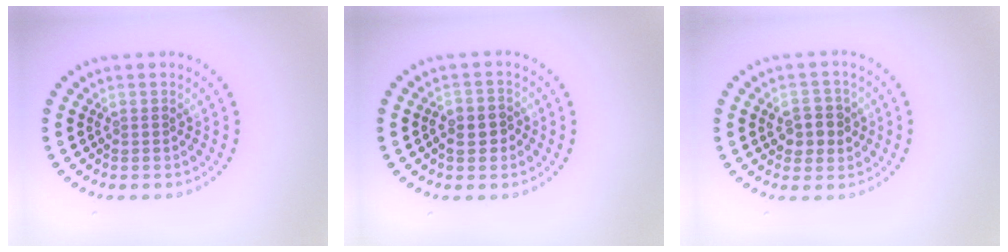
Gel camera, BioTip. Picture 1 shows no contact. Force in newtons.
{"total": 1.9, "press": 1.9, "slide": 0.5}
{"total": 2.8, "press": 2.8, "slide": 0.4}